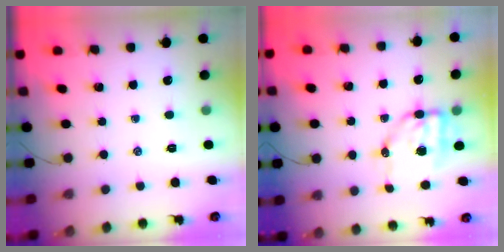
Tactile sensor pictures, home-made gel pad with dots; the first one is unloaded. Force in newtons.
{"total": 7.9, "press": 7.7, "slide": 1.4}